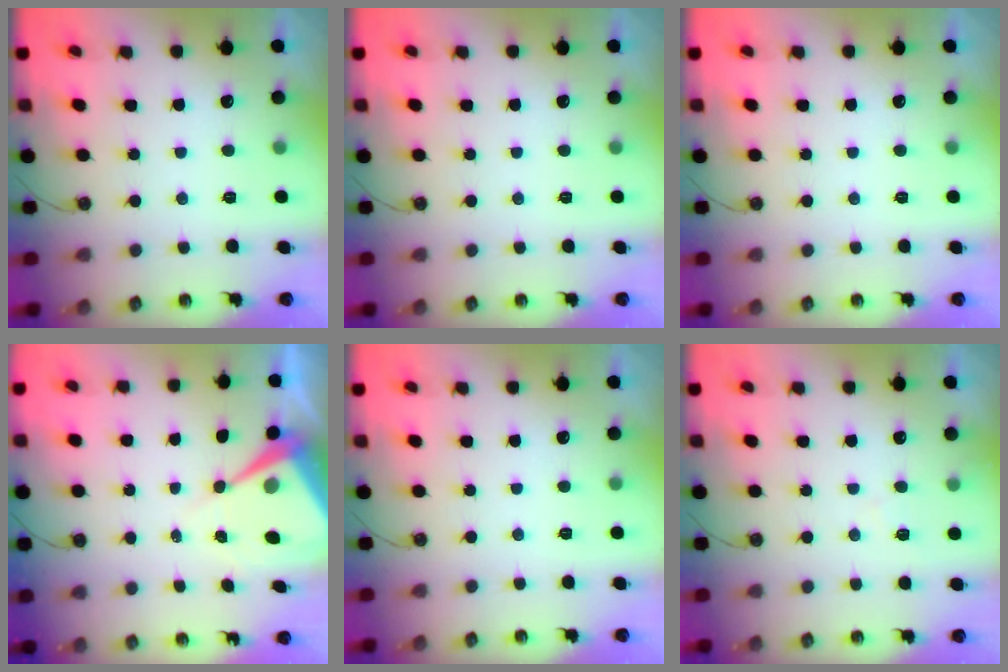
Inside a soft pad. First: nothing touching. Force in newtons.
{"total": 0.0}
{"total": 0.0}
{"total": 8.8, "press": 8.7, "slide": 0.9}
{"total": 0.0}
{"total": 4.9, "press": 4.8, "slide": 0.7}